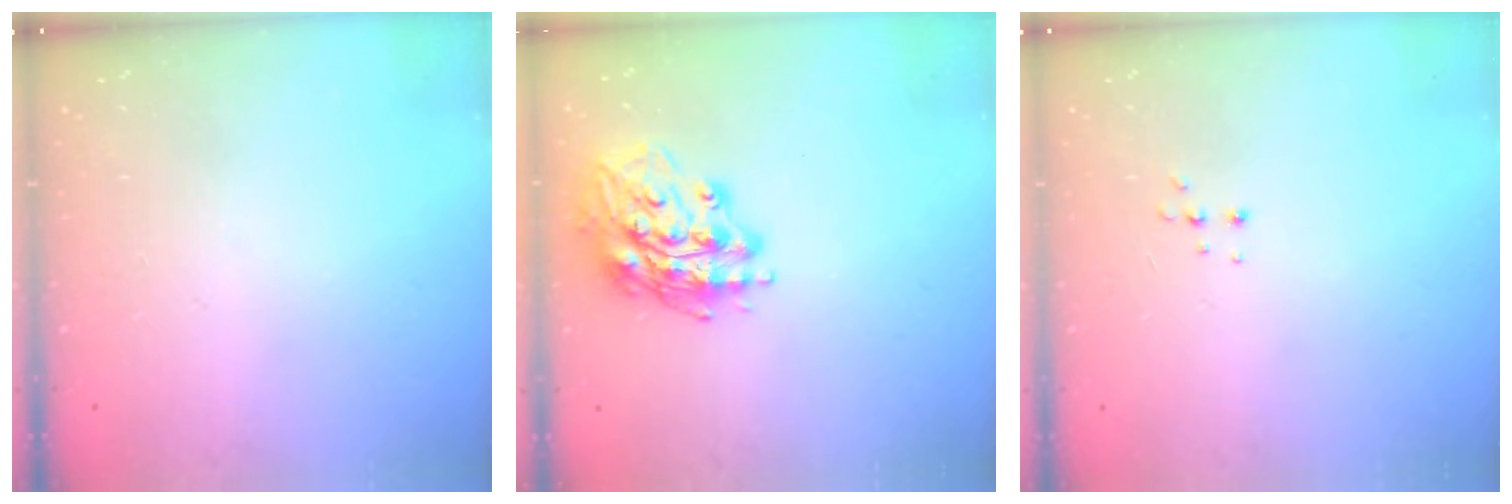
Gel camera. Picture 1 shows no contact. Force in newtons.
{"total": 16.0, "press": 16.0, "slide": 1.4}
{"total": 5.0, "press": 4.9, "slide": 0.9}